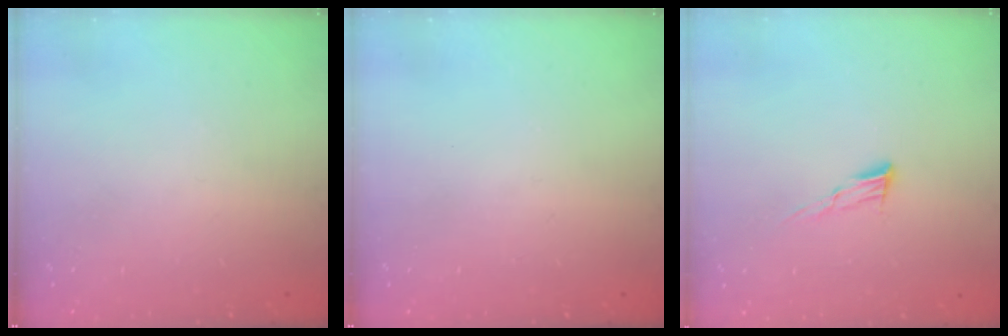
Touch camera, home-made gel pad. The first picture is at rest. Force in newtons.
{"total": 0.0}
{"total": 7.3, "press": 7.2, "slide": 1.2}